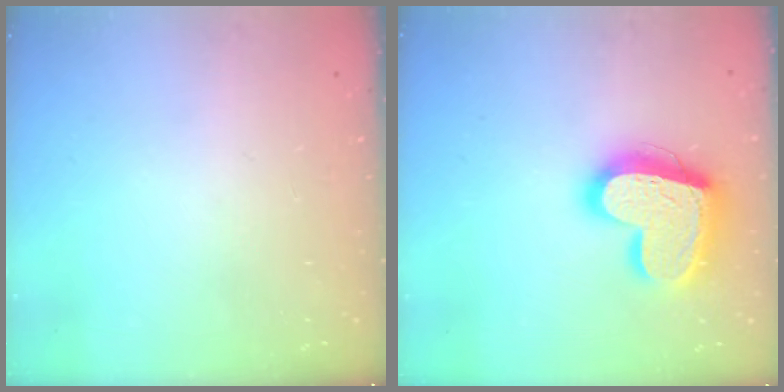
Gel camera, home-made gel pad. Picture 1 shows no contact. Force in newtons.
{"total": 19.9, "press": 19.9, "slide": 1.1}